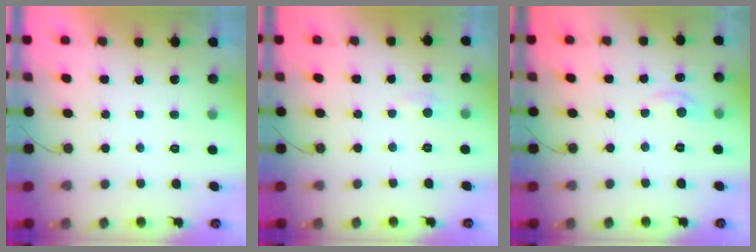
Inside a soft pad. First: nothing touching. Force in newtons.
{"total": 2.8, "press": 2.7, "slide": 0.4}
{"total": 4.5, "press": 4.4, "slide": 0.6}